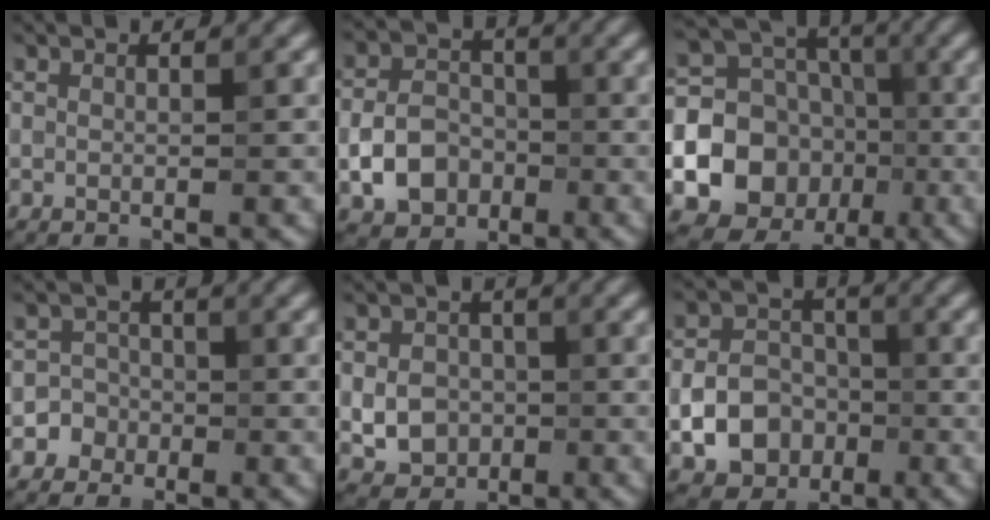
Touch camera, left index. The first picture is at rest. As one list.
[{"total": 4.8, "force": [-1.5, 3.8, 2.5], "torque": [-0.040, 0.001, -0.030]}, {"total": 15.3, "force": [-3.0, 14.0, 5.4], "torque": [-0.124, -0.014, -0.067]}, {"total": 2.9, "force": [-1.3, 2.6, 0.0], "torque": [0.039, 0.002, -0.030]}, {"total": 3.8, "force": [-0.6, 3.2, 1.9], "torque": [-0.028, -0.002, -0.013]}, {"total": 6.4, "force": [-1.8, 5.3, 3.1], "torque": [-0.032, -0.007, -0.042]}]